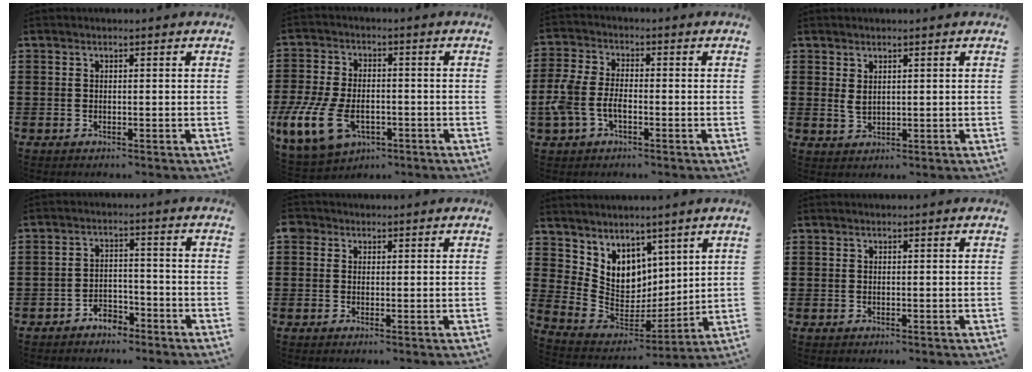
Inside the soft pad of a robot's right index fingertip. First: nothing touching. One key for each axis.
{"total": 8.6, "fx": -2.7, "fy": 4.7, "fz": 6.7, "tx": -0.168, "ty": -0.009, "tz": -0.049}
{"total": 5.6, "fx": -2.0, "fy": 3.2, "fz": 4.2, "tx": -0.115, "ty": -0.003, "tz": -0.048}
{"total": 1.8, "fx": 1.1, "fy": 0.8, "fz": 1.2, "tx": -0.026, "ty": 0.003, "tz": 0.019}
{"total": 3.3, "fx": -2.9, "fy": 1.4, "fz": 0.8, "tx": -0.017, "ty": 0.008, "tz": -0.058}
{"total": 1.2, "fx": 0.5, "fy": 1.1, "fz": 0.1, "tx": -0.007, "ty": 0.006, "tz": 0.009}
{"total": 6.6, "fx": 4.0, "fy": 5.2, "fz": 0.0, "tx": -0.046, "ty": -0.046, "tz": 0.080}
{"total": 0.0}